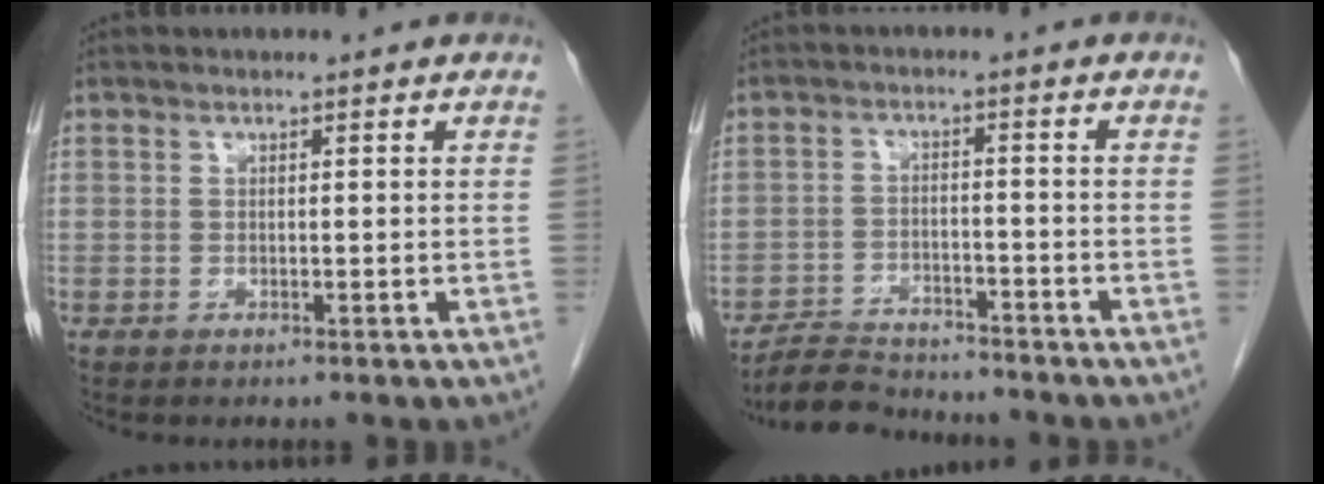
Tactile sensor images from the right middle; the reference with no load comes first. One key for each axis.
{"total": 6.2, "fx": -6.1, "fy": 1.1, "fz": 0.5, "tx": -0.010, "ty": -0.006, "tz": -0.108}